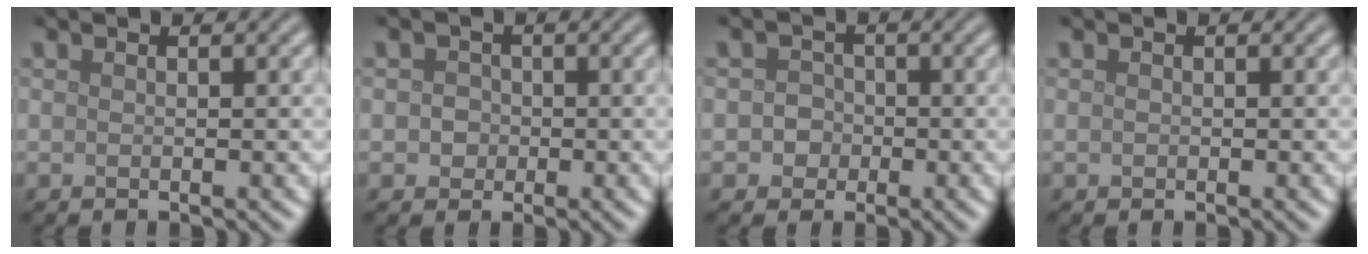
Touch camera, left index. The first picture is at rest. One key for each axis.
{"total": 1.6, "fx": 0.0, "fy": 1.5, "fz": 0.6, "tx": 0.003, "ty": 0.000, "tz": -0.007}
{"total": 1.8, "fx": -0.3, "fy": 1.7, "fz": 0.5, "tx": 0.012, "ty": 0.000, "tz": -0.013}
{"total": 0.0}